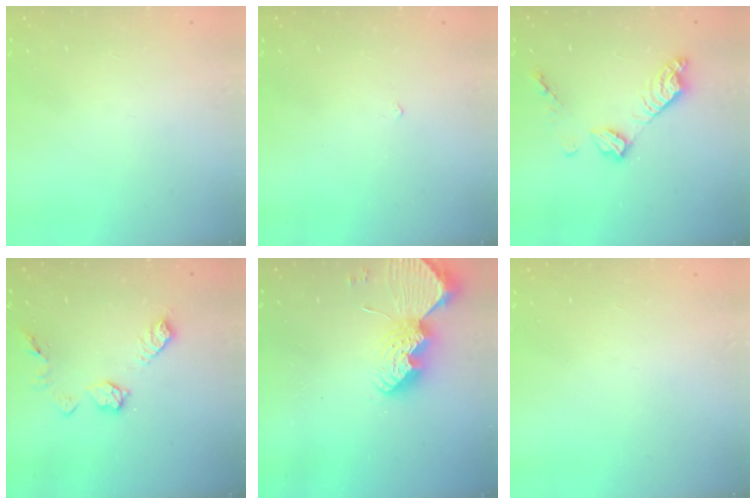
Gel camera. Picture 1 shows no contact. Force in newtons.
{"total": 2.1, "press": 2.1, "slide": 0.4}
{"total": 9.8, "press": 9.8, "slide": 0.6}
{"total": 10.1, "press": 10.1, "slide": 0.6}
{"total": 13.0, "press": 12.9, "slide": 1.2}
{"total": 0.0}